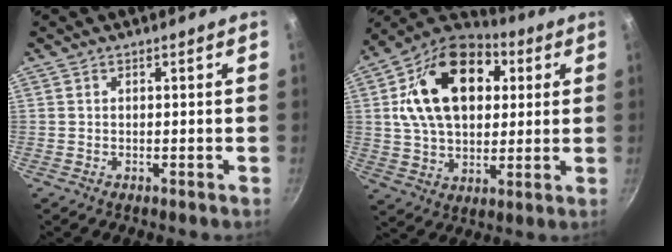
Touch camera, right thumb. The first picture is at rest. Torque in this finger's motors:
{"motor_torque": [-0.07, 4.14, 2.11, 0.54, 0.50]}